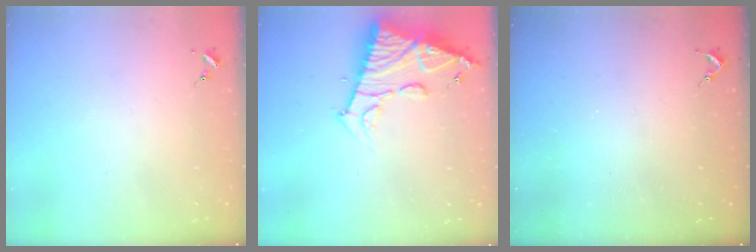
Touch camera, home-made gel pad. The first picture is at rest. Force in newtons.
{"total": 14.1, "press": 14.0, "slide": 1.4}
{"total": 2.5, "press": 2.5, "slide": 0.3}